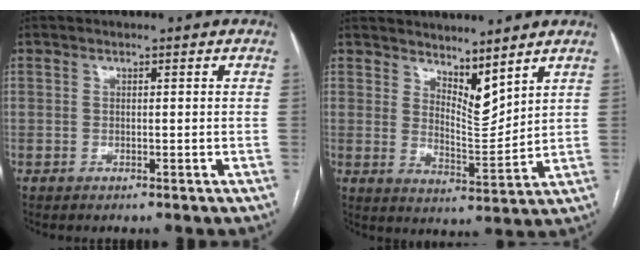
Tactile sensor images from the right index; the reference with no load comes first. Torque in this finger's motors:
{"motor_torque": [-0.11, 0.26, -0.02, 0.00]}